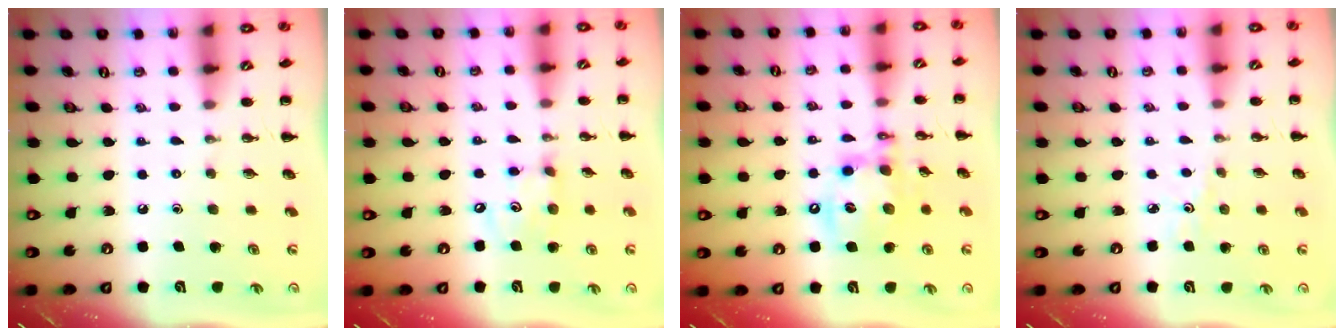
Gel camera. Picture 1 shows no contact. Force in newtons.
{"total": 6.1, "press": 6.0, "slide": 1.1}
{"total": 14.5, "press": 14.1, "slide": 3.2}
{"total": 2.2, "press": 2.1, "slide": 0.7}